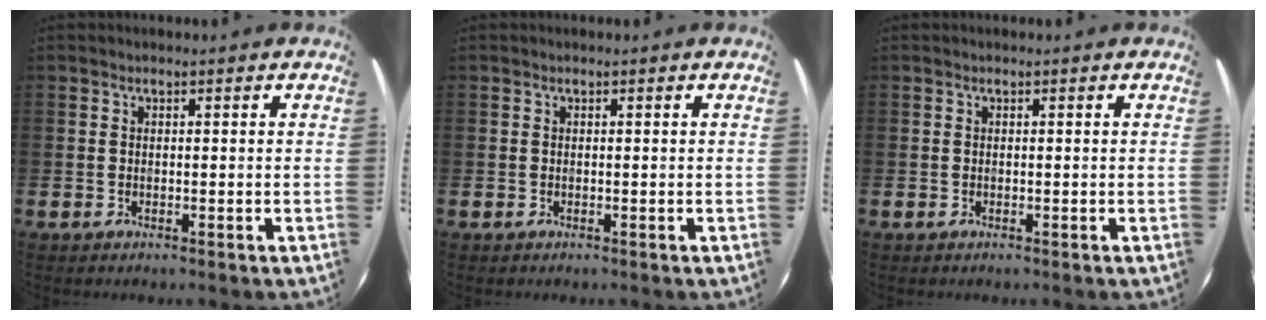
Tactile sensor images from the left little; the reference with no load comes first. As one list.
[{"total": 0.0}, {"total": 0.0}]